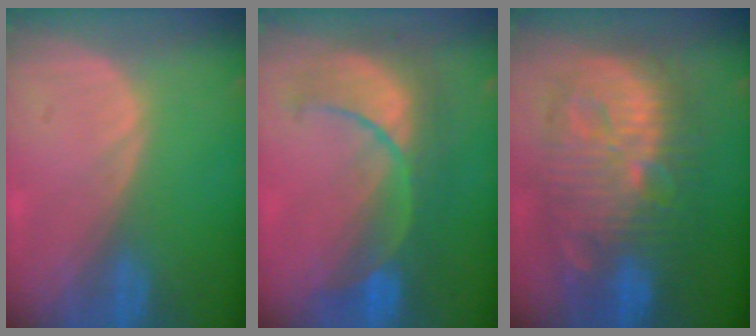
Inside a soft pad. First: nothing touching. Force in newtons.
{"total": 8.9, "press": 8.9, "slide": 0.6}
{"total": 13.7, "press": 13.7, "slide": 1.1}